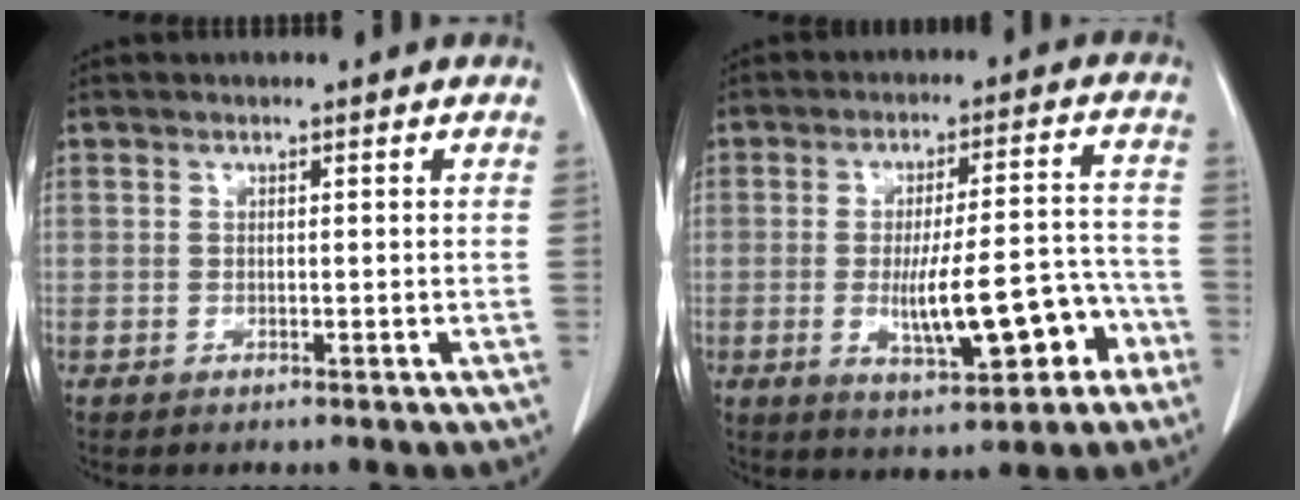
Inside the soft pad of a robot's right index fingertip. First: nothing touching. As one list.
[{"total": 12.1, "force": [-4.1, 3.0, 11.0], "torque": [-0.170, 0.013, -0.052]}]